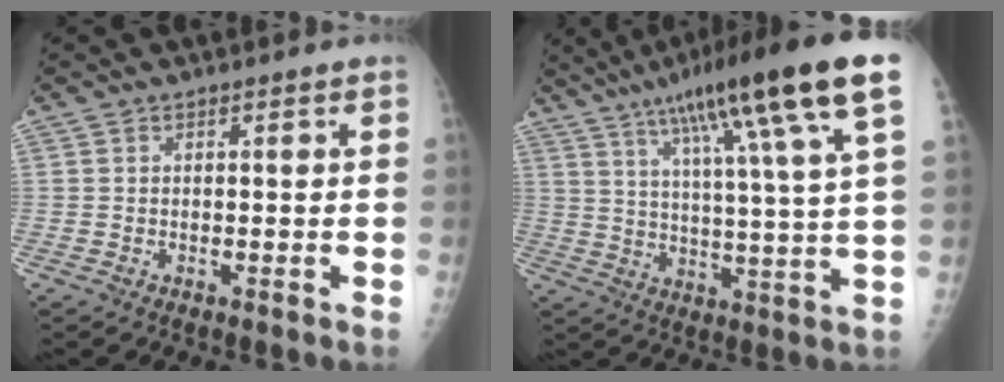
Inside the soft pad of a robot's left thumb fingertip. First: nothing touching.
{"total": 22.0, "force": [11.4, 2.0, 18.7], "torque": [-0.287, -0.014, 0.172]}